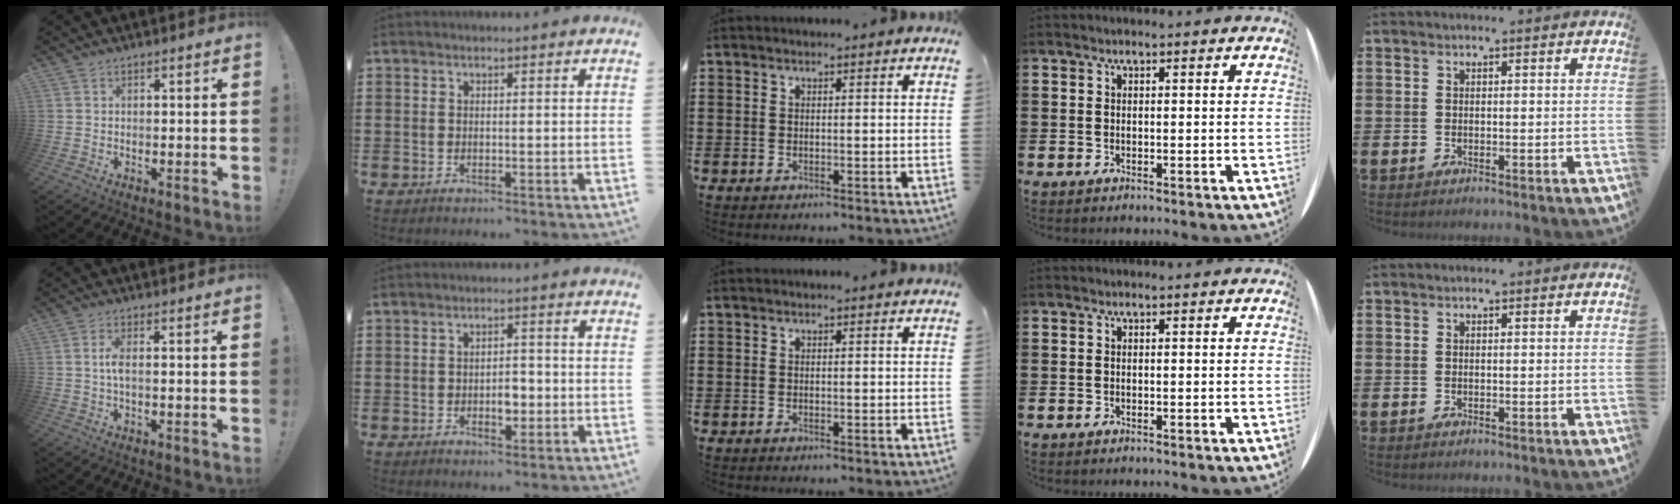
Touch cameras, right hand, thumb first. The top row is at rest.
{"thumb": {"total": 3.5, "force": [-0.2, 0.8, 3.4], "torque": [-0.068, 0.001, -0.008]}, "index": {"total": 3.3, "force": [-0.8, 1.7, 2.6], "torque": [-0.050, 0.003, -0.015]}}